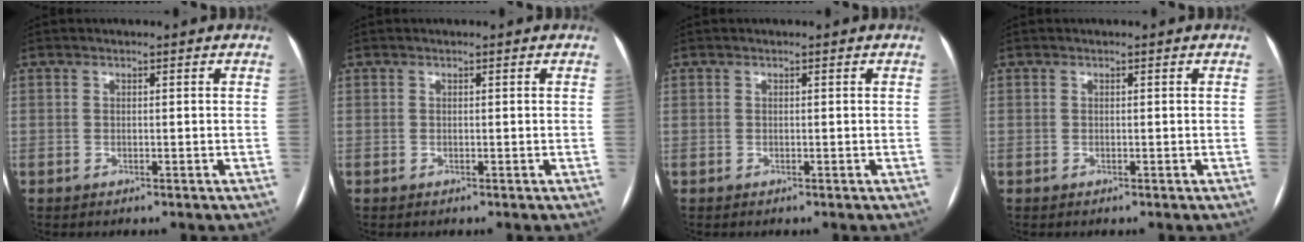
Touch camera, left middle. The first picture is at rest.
{"total": 0.0}
{"total": 0.0}
{"total": 0.0}